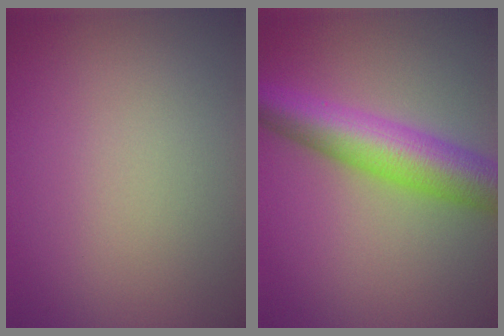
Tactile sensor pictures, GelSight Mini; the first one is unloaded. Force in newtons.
{"total": 7.9, "press": 7.9, "slide": 0.2}